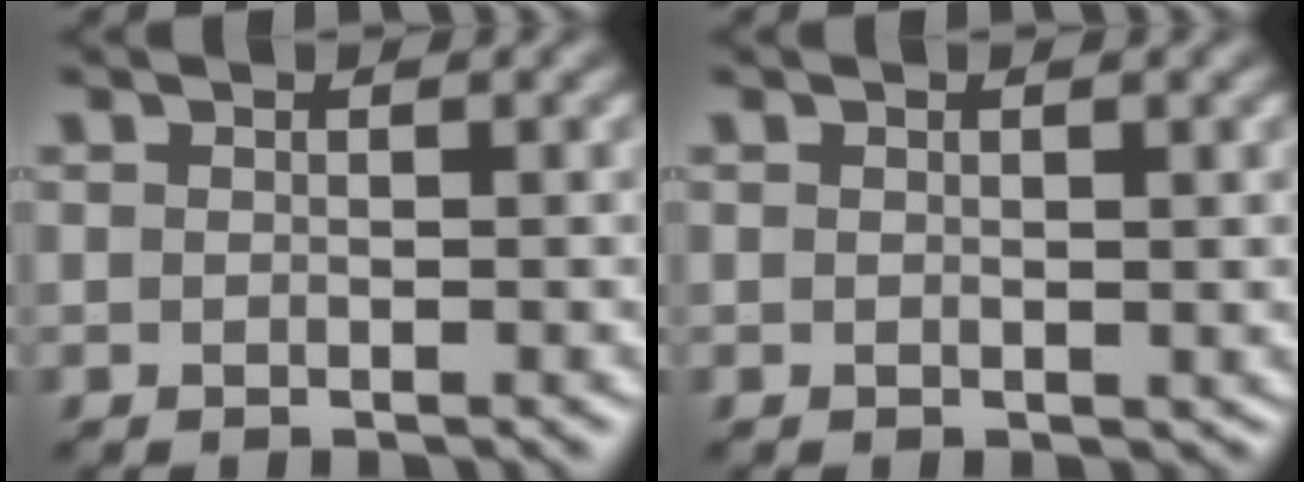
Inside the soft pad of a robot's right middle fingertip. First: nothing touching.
{"total": 0.5, "force": [0.3, 0.4, 0.3], "torque": [-0.002, -0.002, 0.003]}